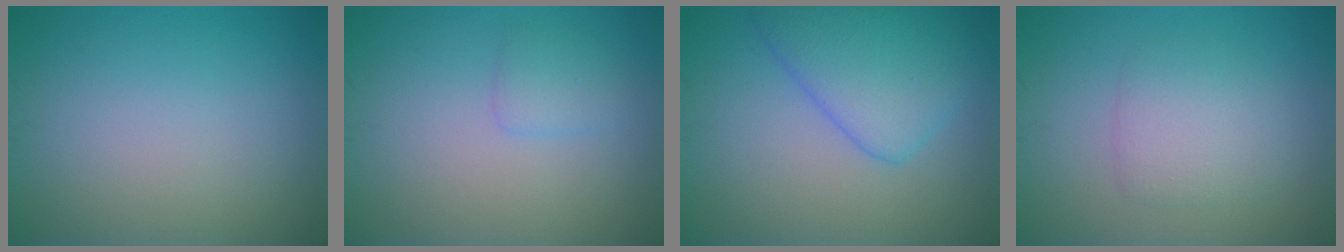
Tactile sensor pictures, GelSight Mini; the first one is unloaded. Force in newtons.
{"total": 1.4, "press": 1.4, "slide": 0.1}
{"total": 5.4, "press": 5.4, "slide": 0.3}
{"total": 2.8, "press": 2.8, "slide": 0.0}